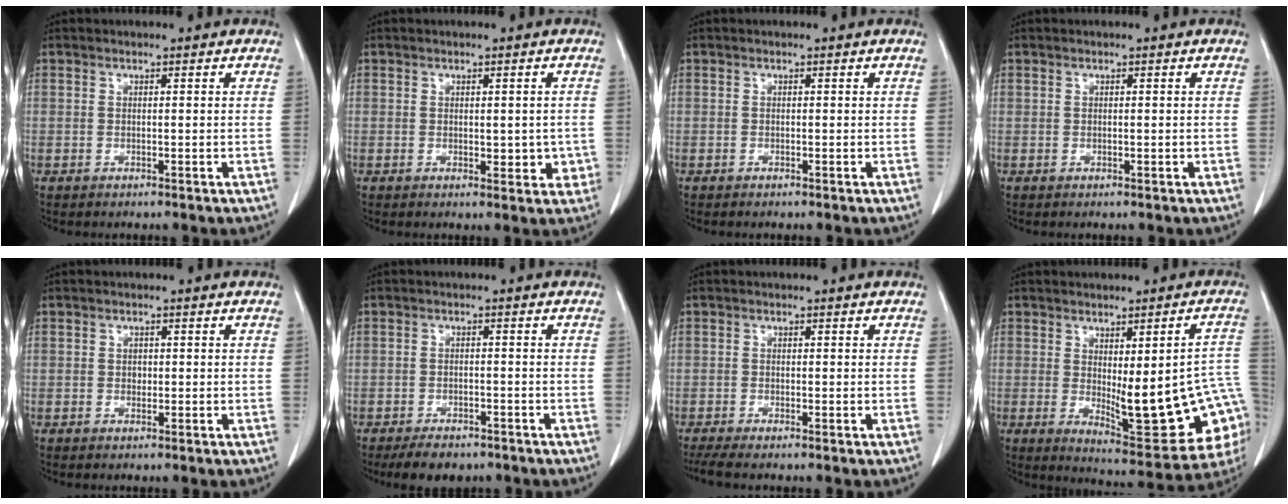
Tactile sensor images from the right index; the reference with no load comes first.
{"total": 3.6, "force": [-0.4, 1.9, 3.0], "torque": [-0.026, -0.001, 0.003]}
{"total": 0.0}
{"total": 0.0}
{"total": 0.9, "force": [0.0, 0.7, 0.5], "torque": [-0.008, 0.002, -0.001]}
{"total": 5.2, "force": [-4.1, 2.3, 2.2], "torque": [-0.031, -0.002, -0.061]}
{"total": 2.4, "force": [-1.9, 0.0, 1.4], "torque": [-0.029, -0.007, -0.038]}
{"total": 18.2, "force": [-2.5, 4.7, 17.4], "torque": [-0.154, 0.002, -0.009]}